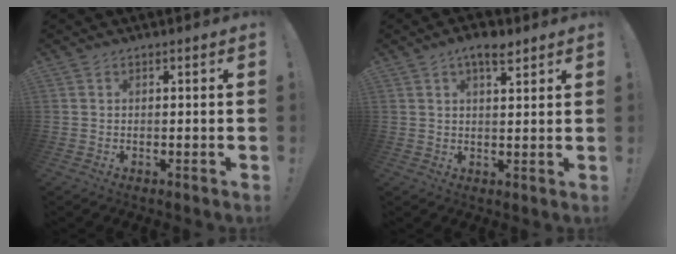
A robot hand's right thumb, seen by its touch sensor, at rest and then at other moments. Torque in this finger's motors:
{"motor_torque": [0.36, 1.29, 0.45, -0.29, -0.01]}